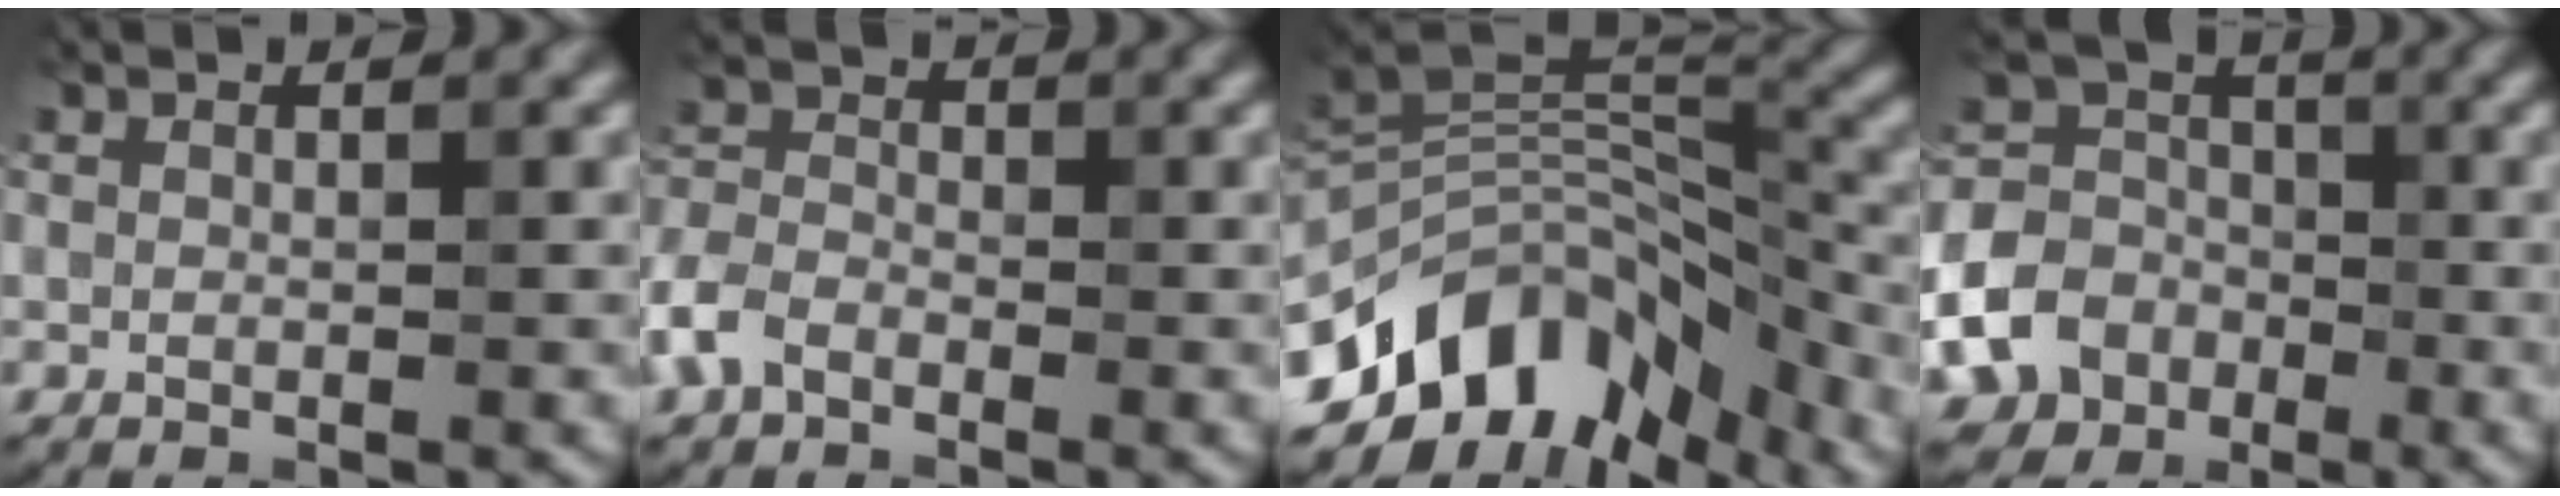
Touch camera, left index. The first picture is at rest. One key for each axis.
{"total": 4.0, "fx": -4.0, "fy": 0.5, "fz": -0.1, "tx": -0.037, "ty": -0.011, "tz": -0.050}
{"total": 11.5, "fx": -8.8, "fy": 5.5, "fz": 4.9, "tx": -0.109, "ty": 0.006, "tz": -0.129}
{"total": 8.1, "fx": -5.7, "fy": 5.5, "fz": 1.3, "tx": -0.052, "ty": -0.028, "tz": -0.080}